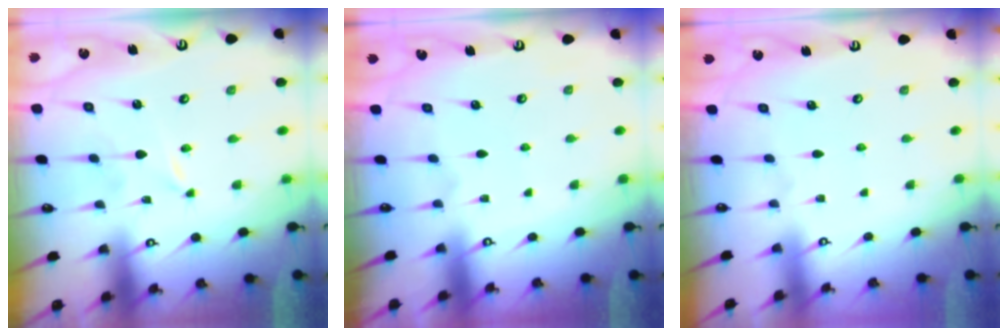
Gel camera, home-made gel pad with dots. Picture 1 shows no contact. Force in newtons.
{"total": 0.5, "press": 0.5, "slide": 0.1}
{"total": 0.0}